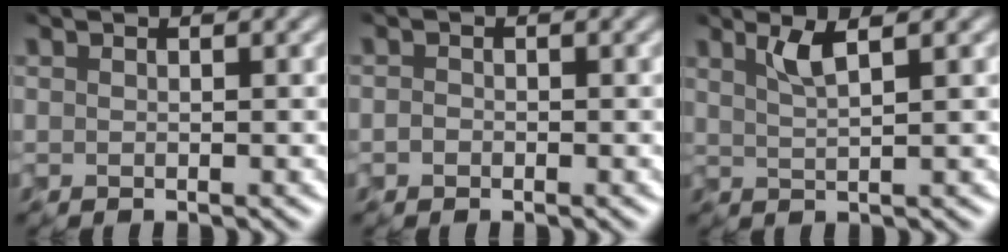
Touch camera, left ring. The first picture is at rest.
{"total": 1.1, "force": [-1.0, 0.1, -0.3], "torque": [-0.003, 0.001, -0.009]}
{"total": 1.4, "force": [0.4, 0.1, 1.4], "torque": [-0.032, 0.000, 0.020]}